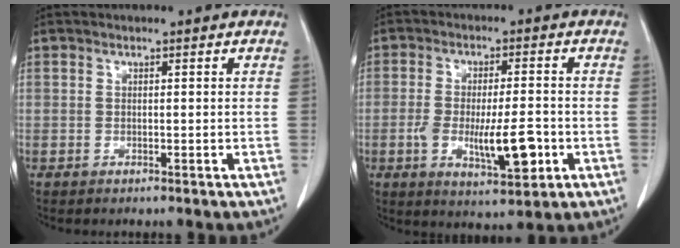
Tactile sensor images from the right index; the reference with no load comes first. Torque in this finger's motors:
{"motor_torque": [0.36, -0.09, 0.26, 0.13]}